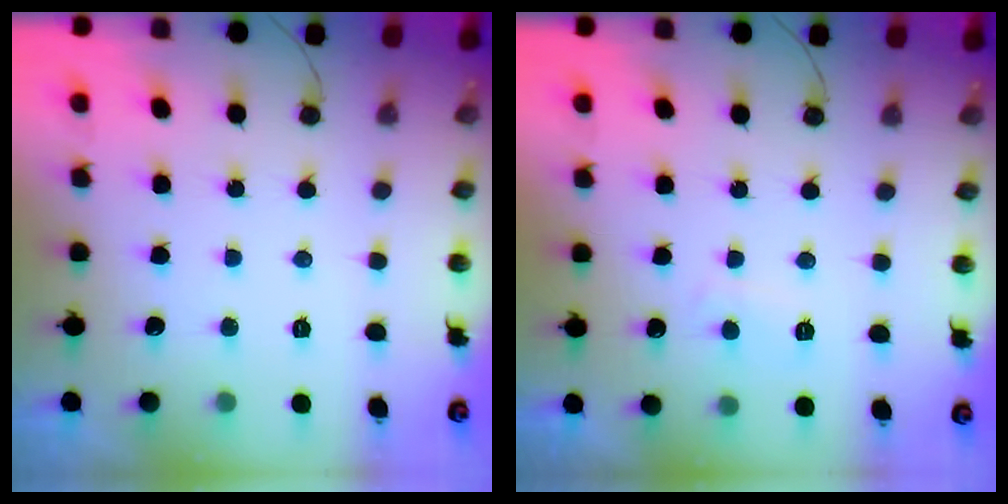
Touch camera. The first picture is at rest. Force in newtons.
{"total": 2.2, "press": 2.2, "slide": 0.6}